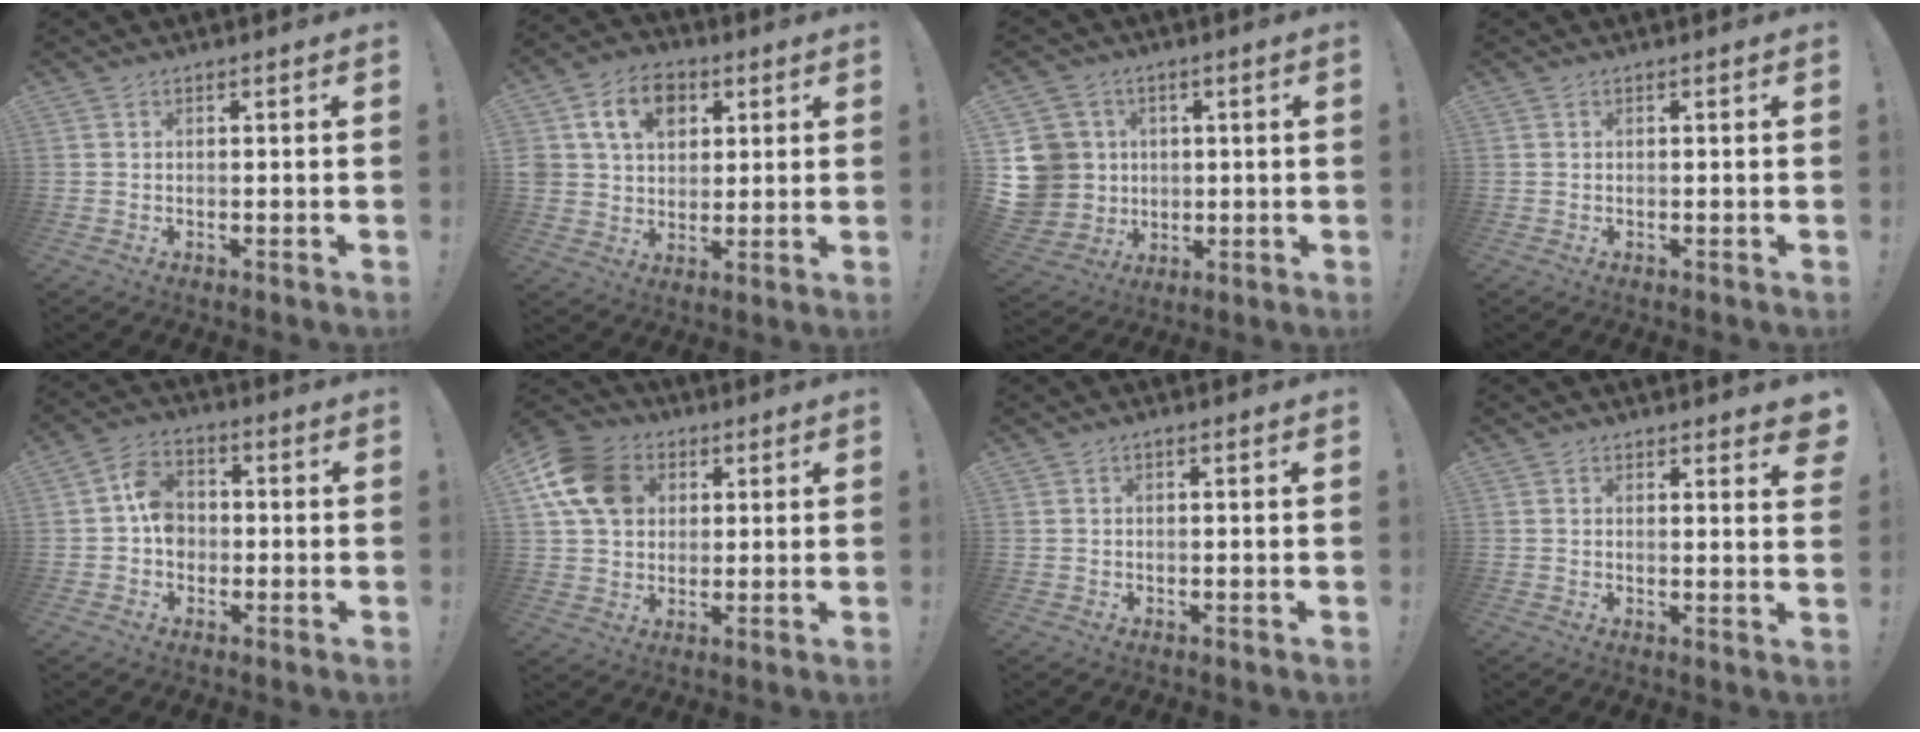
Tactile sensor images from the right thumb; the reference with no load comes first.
{"total": 13.9, "force": [5.3, 10.7, 7.1], "torque": [-0.104, -0.009, 0.103]}
{"total": 12.2, "force": [1.0, 11.5, 3.8], "torque": [-0.088, 0.001, 0.032]}
{"total": 0.0}
{"total": 8.0, "force": [-0.5, 6.7, 4.4], "torque": [-0.069, 0.019, -0.006]}
{"total": 14.8, "force": [4.6, 11.9, 7.4], "torque": [-0.124, -0.005, 0.096]}
{"total": 0.0}
{"total": 2.4, "force": [2.1, 0.8, 0.7], "torque": [0.002, -0.017, 0.036]}